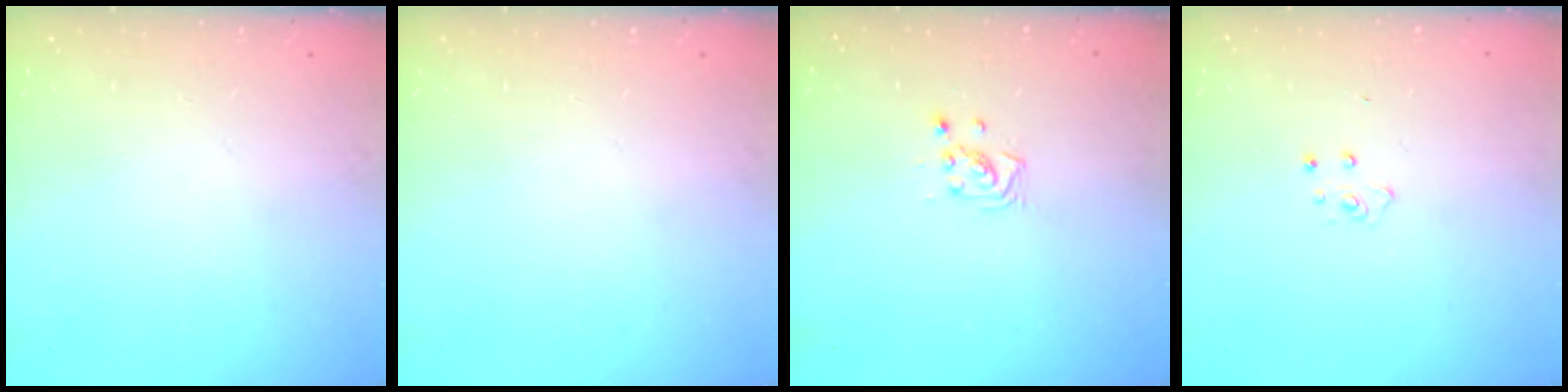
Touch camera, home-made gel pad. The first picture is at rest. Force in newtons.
{"total": 0.0}
{"total": 3.4, "press": 3.4, "slide": 0.3}
{"total": 3.9, "press": 3.9, "slide": 0.3}